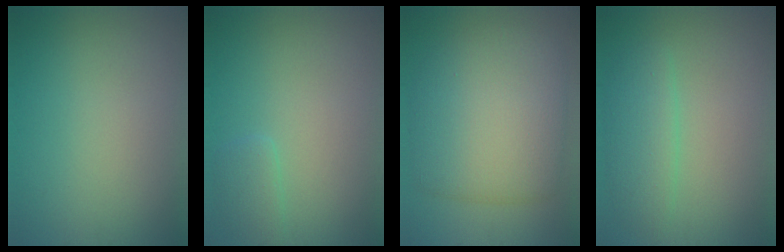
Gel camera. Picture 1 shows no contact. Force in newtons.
{"total": 1.4, "press": 1.4, "slide": 0.1}
{"total": 8.1, "press": 8.1, "slide": 0.4}
{"total": 2.9, "press": 2.9, "slide": 0.2}